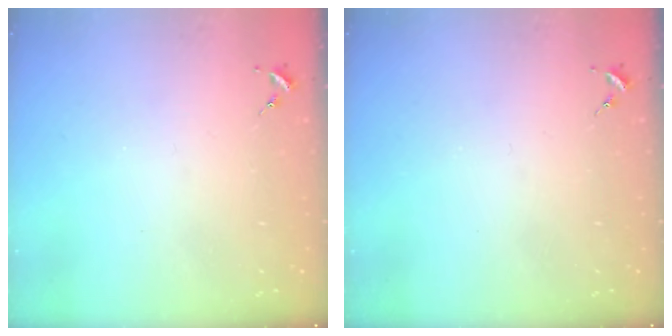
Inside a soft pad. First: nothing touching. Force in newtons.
{"total": 0.0}